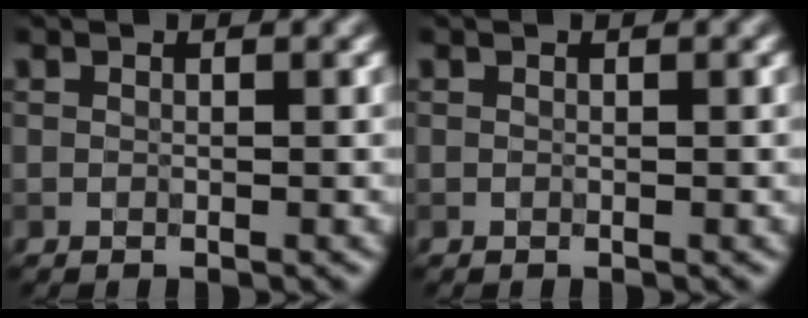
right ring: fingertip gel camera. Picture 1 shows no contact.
{"total": 0.0}